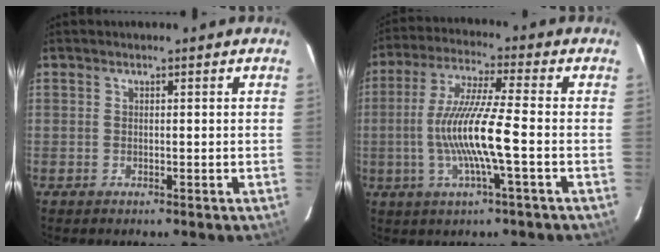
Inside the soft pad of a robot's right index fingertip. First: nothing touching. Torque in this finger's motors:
{"motor_torque": [1.57, -0.57, 0.99, 0.21]}